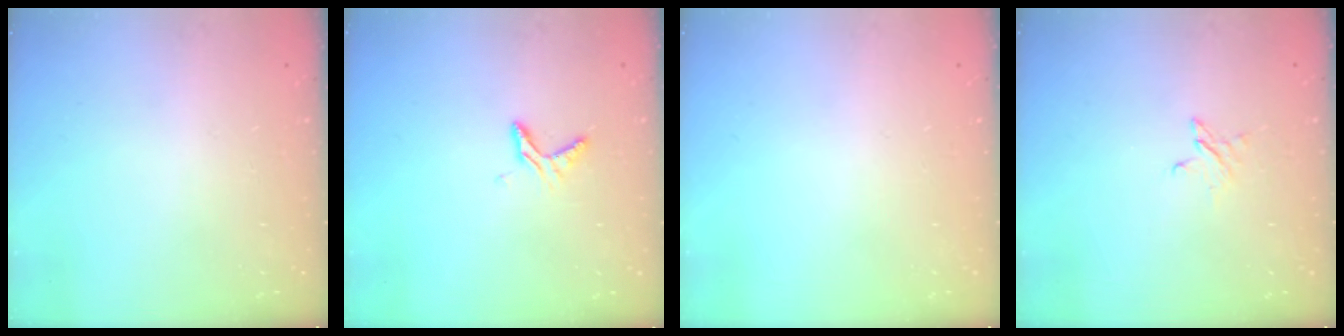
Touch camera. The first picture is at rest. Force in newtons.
{"total": 5.8, "press": 5.8, "slide": 0.4}
{"total": 0.0}
{"total": 2.7, "press": 2.7, "slide": 0.3}